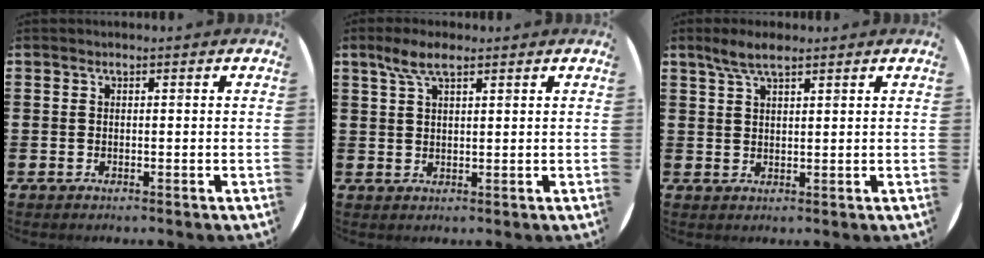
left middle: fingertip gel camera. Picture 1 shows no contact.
{"total": 4.3, "force": [2.8, 1.2, 3.0], "torque": [-0.057, 0.003, 0.048]}
{"total": 3.7, "force": [2.8, 0.9, 2.3], "torque": [-0.043, 0.002, 0.048]}